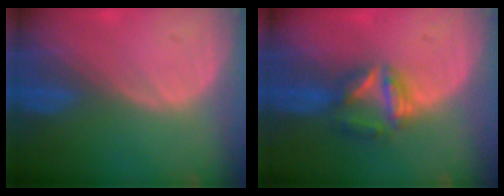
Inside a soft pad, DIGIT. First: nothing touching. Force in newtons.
{"total": 6.1, "press": 5.6, "slide": 2.5}